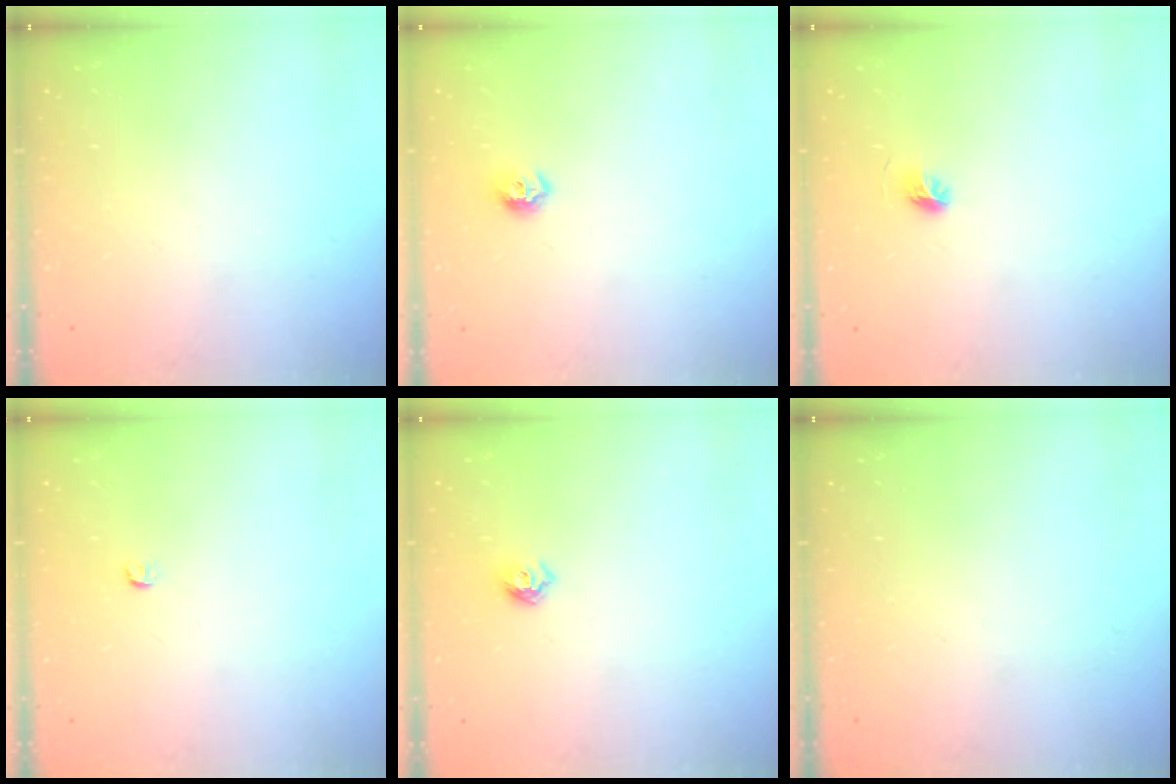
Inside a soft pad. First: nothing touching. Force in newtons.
{"total": 7.2, "press": 7.2, "slide": 1.0}
{"total": 4.2, "press": 3.9, "slide": 1.4}
{"total": 3.1, "press": 3.1, "slide": 0.5}
{"total": 5.9, "press": 5.8, "slide": 1.0}
{"total": 0.0}